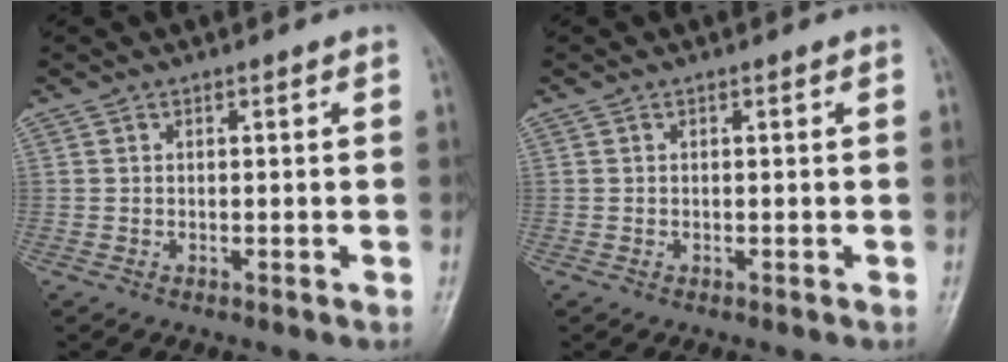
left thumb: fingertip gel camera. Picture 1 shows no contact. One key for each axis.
{"total": 0.0}